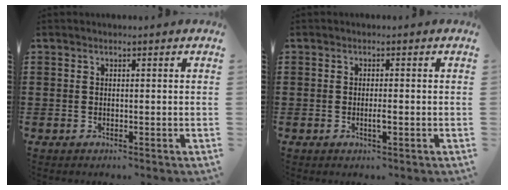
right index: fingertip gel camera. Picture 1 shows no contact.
{"total": 1.5, "force": [-0.4, 0.3, 1.4], "torque": [-0.028, -0.005, -0.006]}